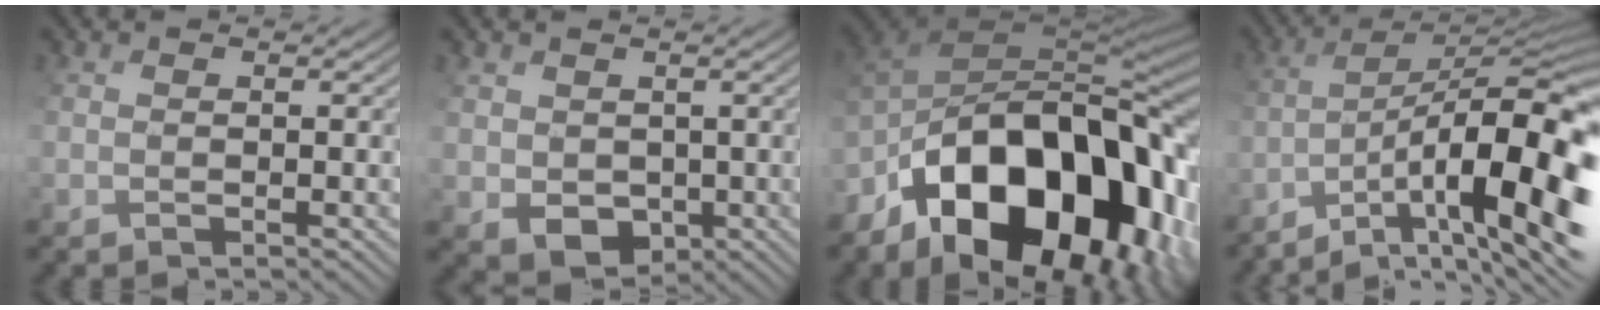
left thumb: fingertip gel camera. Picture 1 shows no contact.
{"total": 3.7, "force": [0.5, 3.3, 1.7], "torque": [-0.052, -0.015, 0.012]}
{"total": 20.9, "force": [-8.3, 11.1, 15.7], "torque": [-0.270, -0.014, -0.126]}
{"total": 16.3, "force": [-7.6, 5.0, 13.5], "torque": [-0.215, -0.007, -0.126]}